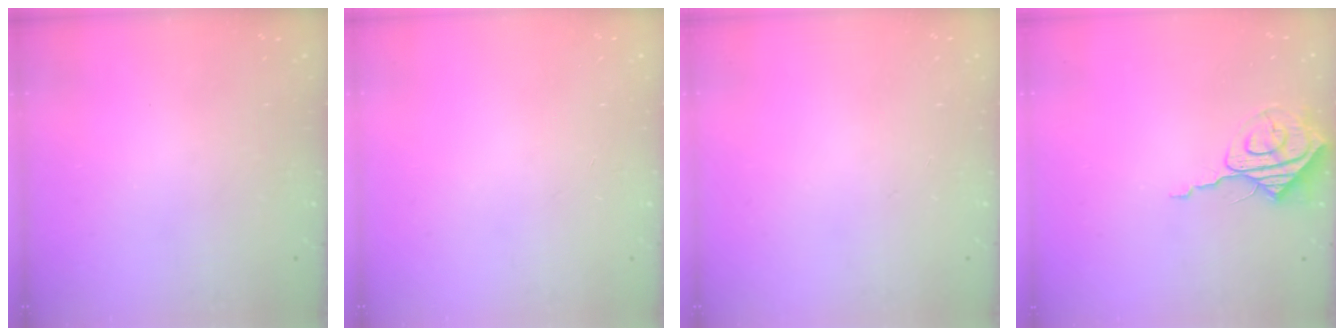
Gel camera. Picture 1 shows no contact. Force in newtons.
{"total": 0.0}
{"total": 0.0}
{"total": 10.0, "press": 10.0, "slide": 1.0}